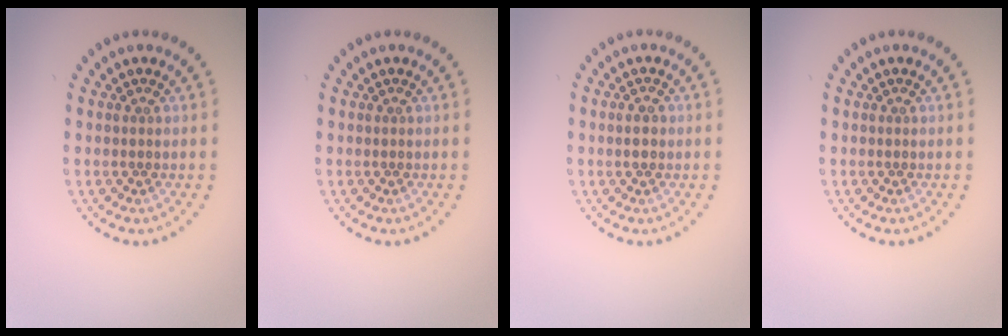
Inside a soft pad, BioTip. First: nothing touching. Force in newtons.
{"total": 0.0}
{"total": 1.0, "press": 1.0, "slide": 0.2}
{"total": 0.0}